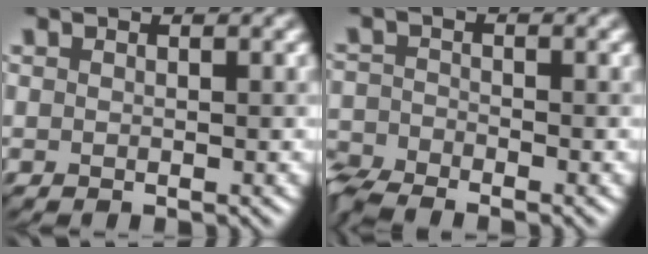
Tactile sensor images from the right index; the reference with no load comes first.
{"total": 4.2, "force": [-3.8, 1.0, 1.6], "torque": [-0.041, -0.017, -0.073]}